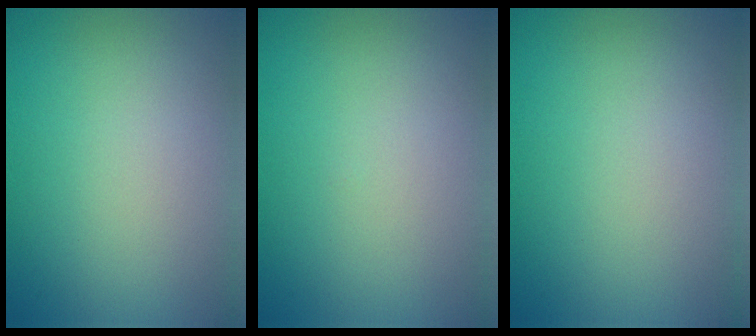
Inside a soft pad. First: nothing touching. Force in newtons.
{"total": 0.0}
{"total": 0.0}